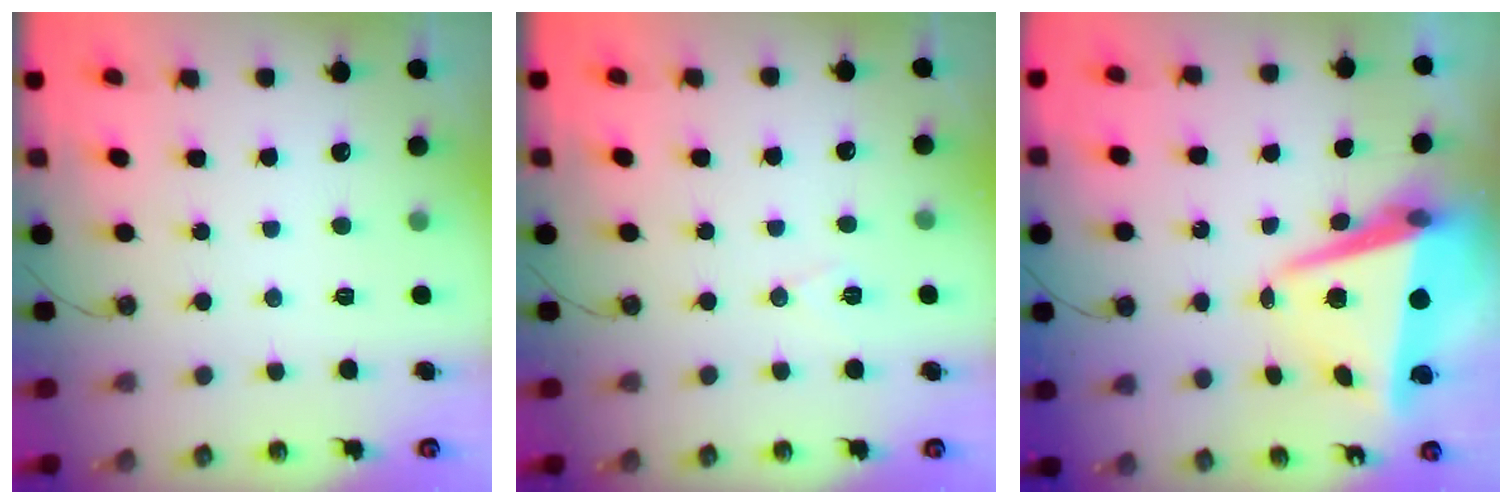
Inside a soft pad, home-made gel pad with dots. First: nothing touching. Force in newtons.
{"total": 6.5, "press": 4.6, "slide": 4.6}
{"total": 10.6, "press": 10.4, "slide": 2.0}